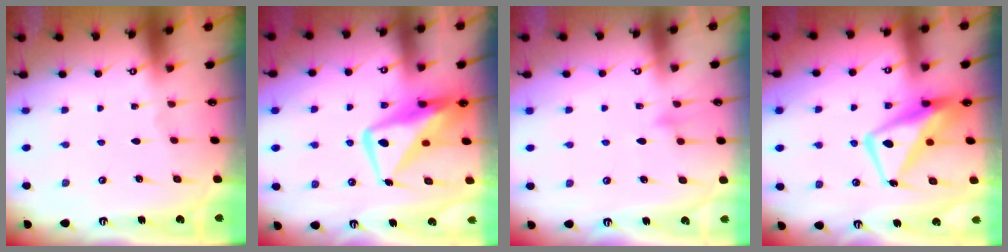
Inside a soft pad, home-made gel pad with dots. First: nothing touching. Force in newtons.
{"total": 14.2, "press": 14.0, "slide": 2.0}
{"total": 6.5, "press": 6.5, "slide": 0.4}
{"total": 10.4, "press": 10.3, "slide": 1.7}